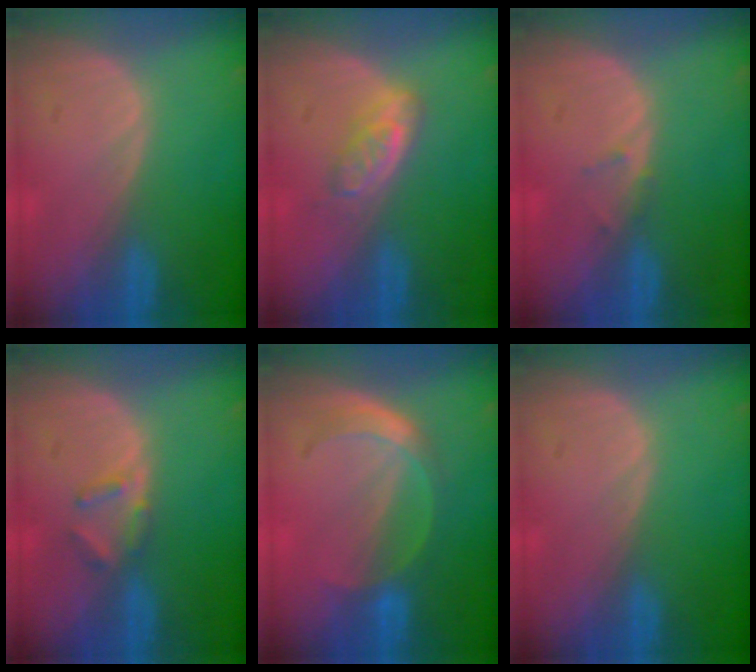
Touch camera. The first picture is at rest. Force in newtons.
{"total": 4.3, "press": 4.0, "slide": 1.3}
{"total": 1.1, "press": 0.8, "slide": 0.7}
{"total": 2.8, "press": 2.7, "slide": 0.4}
{"total": 4.5, "press": 4.4, "slide": 0.9}
{"total": 0.0}